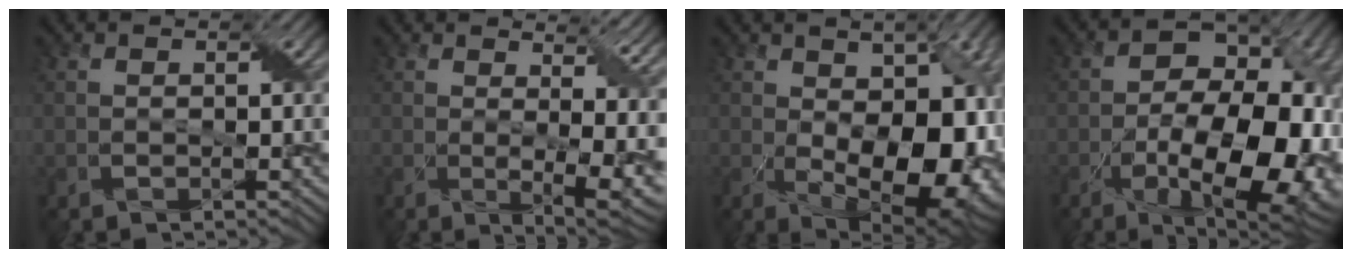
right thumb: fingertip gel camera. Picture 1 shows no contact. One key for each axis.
{"total": 9.9, "fx": 1.3, "fy": 4.2, "fz": 8.9, "tx": -0.097, "ty": -0.002, "tz": 0.038}
{"total": 17.2, "fx": -2.3, "fy": 9.4, "fz": 14.2, "tx": -0.204, "ty": -0.045, "tz": -0.004}
{"total": 16.7, "fx": -5.0, "fy": 8.4, "fz": 13.5, "tx": -0.207, "ty": -0.005, "tz": -0.086}